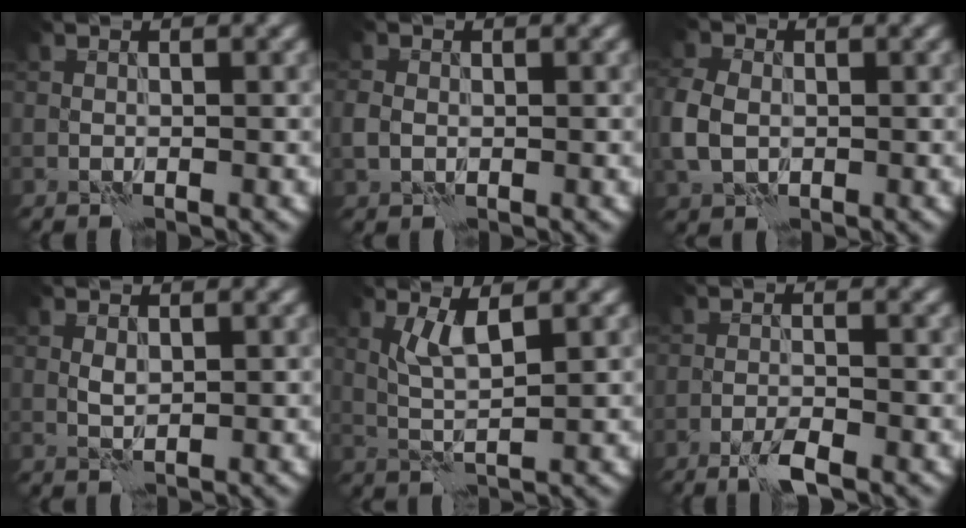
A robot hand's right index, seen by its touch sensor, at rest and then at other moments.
{"total": 1.5, "force": [-0.3, 1.2, 0.9], "torque": [-0.022, 0.000, -0.010]}
{"total": 4.6, "force": [-0.8, 3.4, 2.9], "torque": [-0.080, 0.001, -0.023]}
{"total": 1.0, "force": [0.3, 0.4, 0.9], "torque": [-0.021, 0.001, 0.005]}
{"total": 2.9, "force": [1.1, 0.5, 2.6], "torque": [-0.058, -0.003, 0.023]}
{"total": 2.3, "force": [-1.6, 0.2, 1.7], "torque": [-0.035, 0.001, -0.036]}